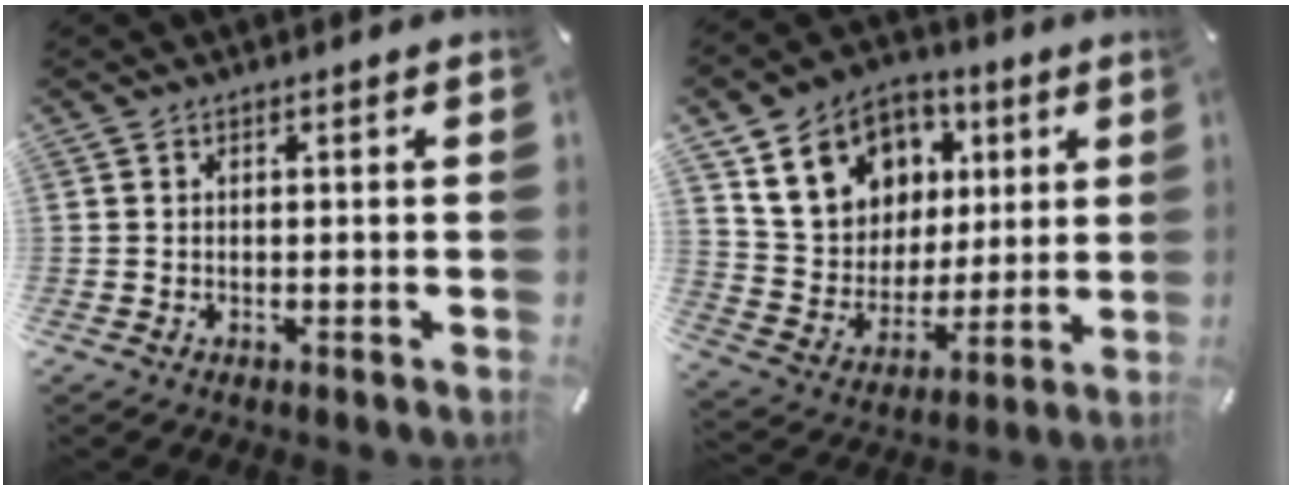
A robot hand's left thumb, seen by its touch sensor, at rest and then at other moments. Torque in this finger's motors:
{"motor_torque": [2.51, 2.50, 1.41, -1.36, 0.13]}